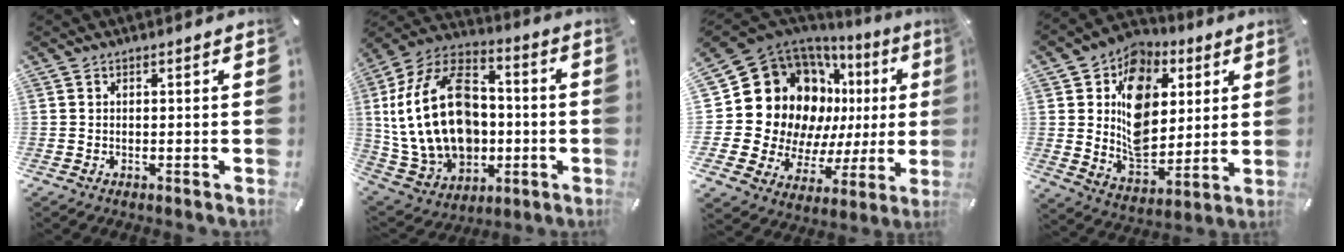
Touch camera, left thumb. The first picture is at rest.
{"total": 25.3, "force": [-0.3, 18.5, 17.3], "torque": [-0.359, 0.009, 0.006]}
{"total": 24.0, "force": [7.2, 18.3, 13.7], "torque": [-0.237, -0.071, 0.169]}
{"total": 15.1, "force": [2.6, 12.1, 8.7], "torque": [-0.129, -0.014, 0.052]}